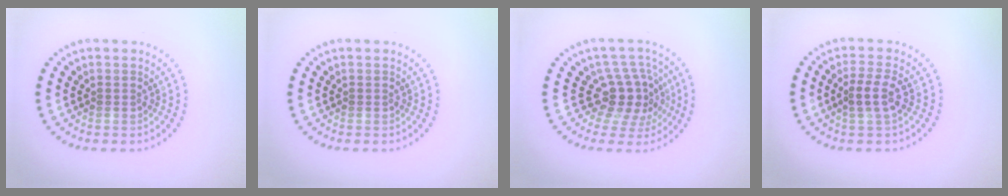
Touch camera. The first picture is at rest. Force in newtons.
{"total": 0.0}
{"total": 4.1, "press": 3.1, "slide": 2.7}
{"total": 2.3, "press": 2.1, "slide": 0.8}